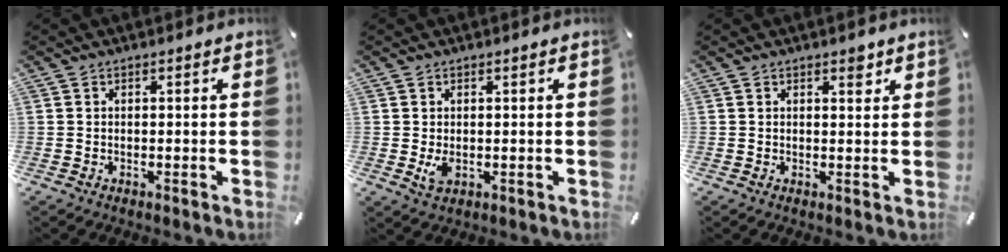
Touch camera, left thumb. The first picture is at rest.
{"total": 3.1, "force": [-0.2, 1.8, 2.5], "torque": [-0.052, -0.007, -0.006]}
{"total": 2.1, "force": [1.4, 1.1, 1.2], "torque": [-0.001, -0.008, 0.019]}